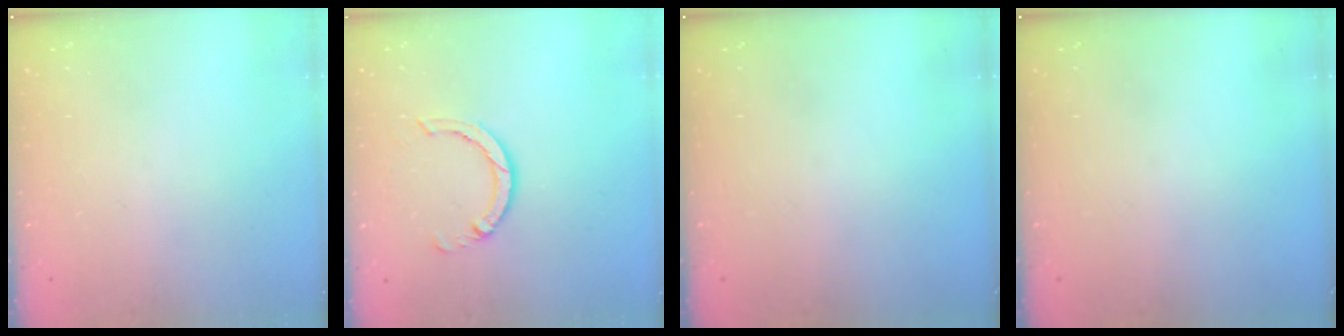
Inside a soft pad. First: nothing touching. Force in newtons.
{"total": 5.2, "press": 5.2, "slide": 0.4}
{"total": 0.0}
{"total": 0.0}